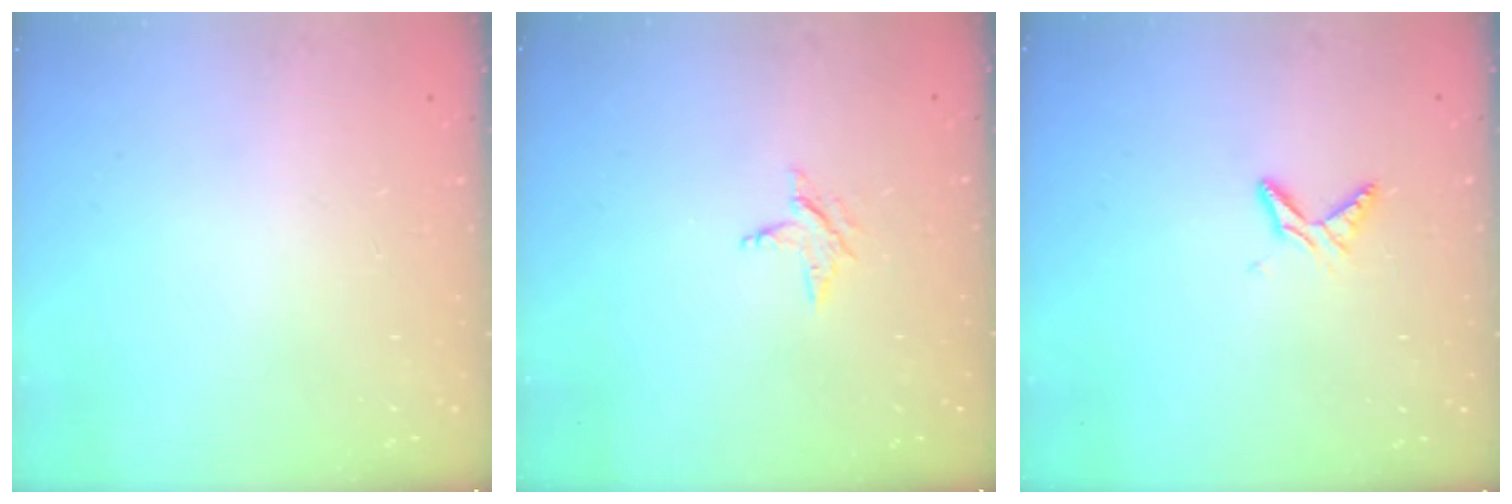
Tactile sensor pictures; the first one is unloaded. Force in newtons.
{"total": 2.5, "press": 2.5, "slide": 0.3}
{"total": 5.5, "press": 5.4, "slide": 0.6}